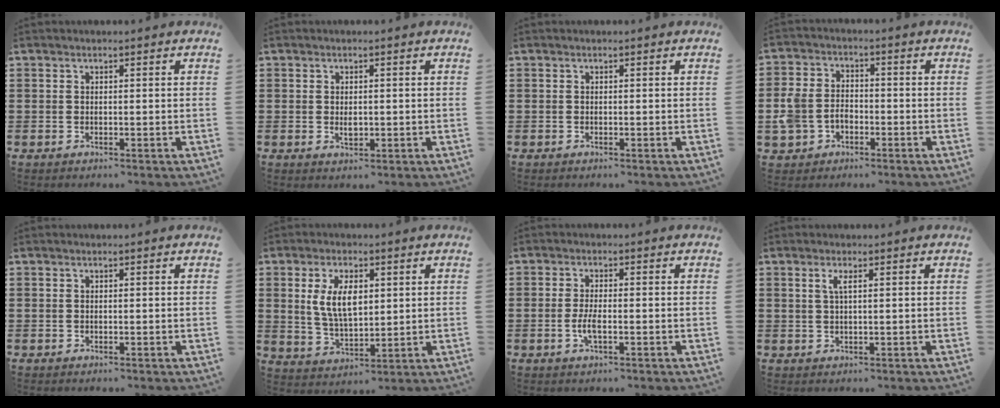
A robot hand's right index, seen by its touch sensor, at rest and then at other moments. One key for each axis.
{"total": 1.7, "fx": 0.0, "fy": 0.9, "fz": 1.5, "tx": -0.028, "ty": 0.003, "tz": 0.000}
{"total": 0.0}
{"total": 4.9, "fx": -1.7, "fy": 3.8, "fz": 2.7, "tx": -0.089, "ty": -0.002, "tz": -0.043}
{"total": 0.0}
{"total": 7.5, "fx": 1.7, "fy": 3.8, "fz": 6.2, "tx": -0.129, "ty": 0.005, "tz": 0.025}
{"total": 3.0, "fx": -0.9, "fy": 0.8, "fz": 2.8, "tx": -0.062, "ty": -0.005, "tz": -0.020}
{"total": 1.6, "fx": 0.6, "fy": 0.2, "fz": 1.5, "tx": -0.032, "ty": 0.002, "tz": 0.009}